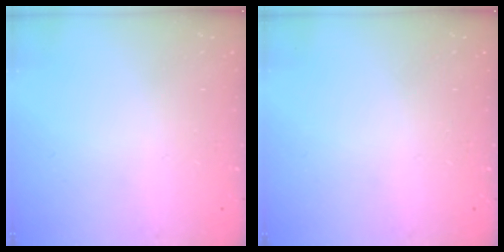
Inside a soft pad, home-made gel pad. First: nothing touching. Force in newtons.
{"total": 0.0}